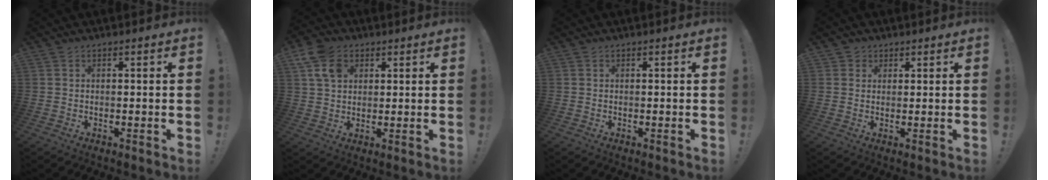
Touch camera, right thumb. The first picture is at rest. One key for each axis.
{"total": 9.9, "fx": 4.3, "fy": 7.1, "fz": 5.4, "tx": -0.095, "ty": -0.002, "tz": 0.083}
{"total": 0.0}
{"total": 2.4, "fx": 1.3, "fy": 2.0, "fz": 0.3, "tx": 0.005, "ty": -0.008, "tz": 0.022}